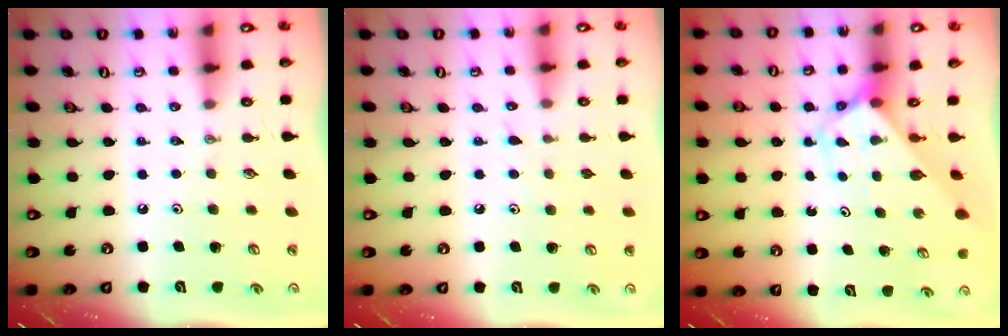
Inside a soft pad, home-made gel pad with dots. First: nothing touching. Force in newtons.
{"total": 3.6, "press": 3.6, "slide": 0.4}
{"total": 2.9, "press": 2.9, "slide": 0.2}